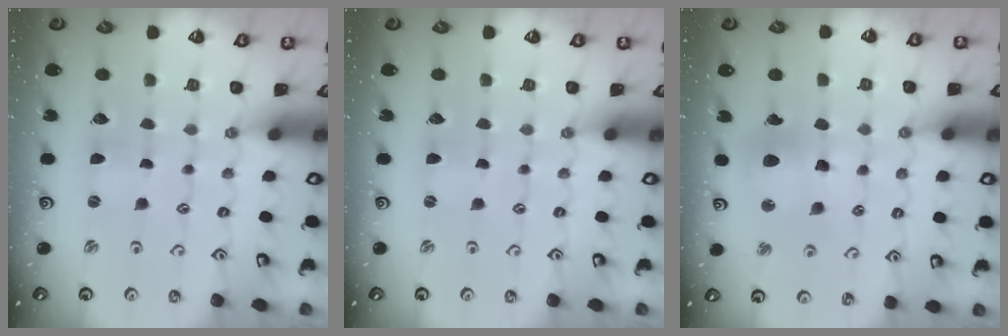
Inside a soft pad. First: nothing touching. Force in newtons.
{"total": 0.0}
{"total": 11.9, "press": 11.8, "slide": 1.5}